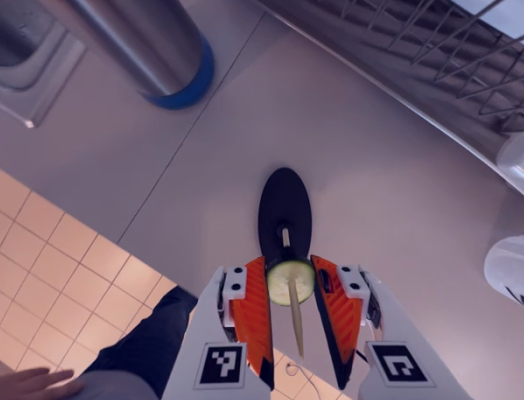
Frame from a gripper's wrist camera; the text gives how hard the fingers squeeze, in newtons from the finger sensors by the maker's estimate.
{"total": 8.9, "left": 8.9, "right": 9.0}